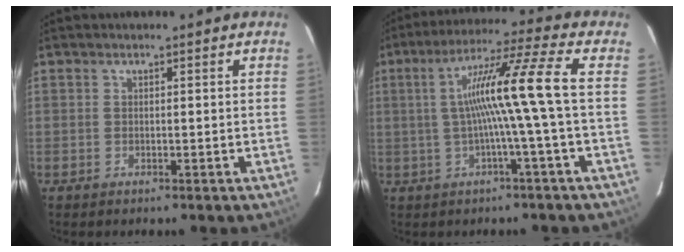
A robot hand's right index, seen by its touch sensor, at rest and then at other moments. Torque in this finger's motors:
{"motor_torque": [1.17, -0.17, 0.65, 0.21]}